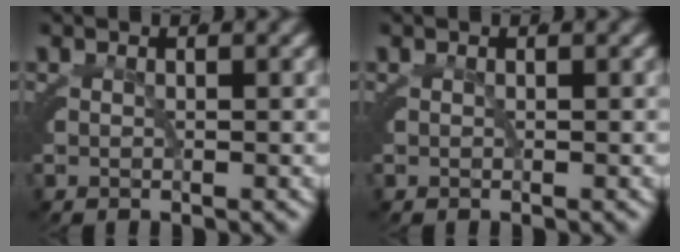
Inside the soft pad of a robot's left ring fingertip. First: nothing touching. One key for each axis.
{"total": 0.0}